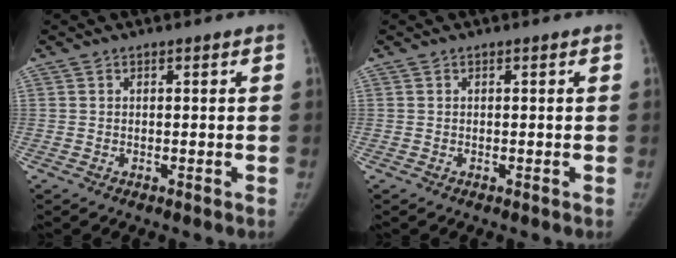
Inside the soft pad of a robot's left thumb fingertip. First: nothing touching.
{"total": 0.0}